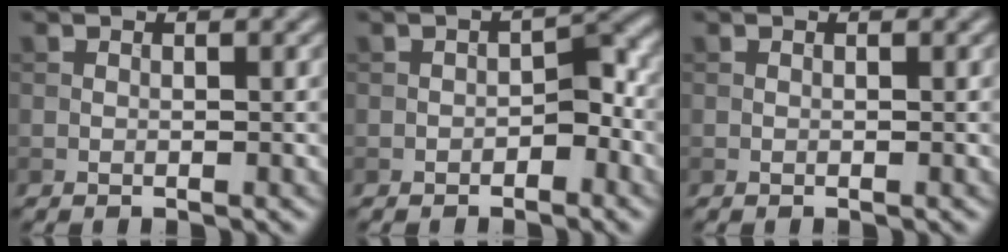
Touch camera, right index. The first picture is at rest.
{"total": 2.4, "force": [-1.1, 1.4, 1.6], "torque": [-0.017, 0.008, -0.017]}
{"total": 0.0}